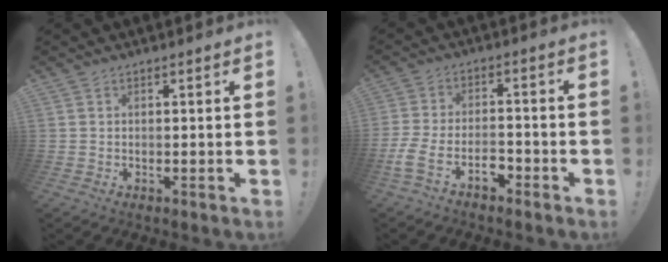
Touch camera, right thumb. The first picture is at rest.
{"total": 8.9, "force": [-5.5, 4.6, 5.3], "torque": [-0.113, 0.023, -0.101]}